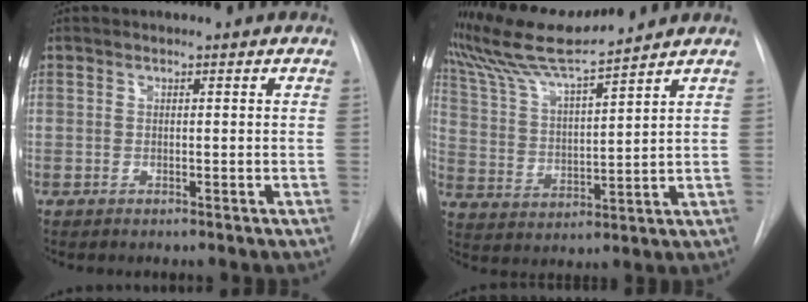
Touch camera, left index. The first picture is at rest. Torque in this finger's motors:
{"motor_torque": [1.03, -1.11, 0.27, 0.17]}